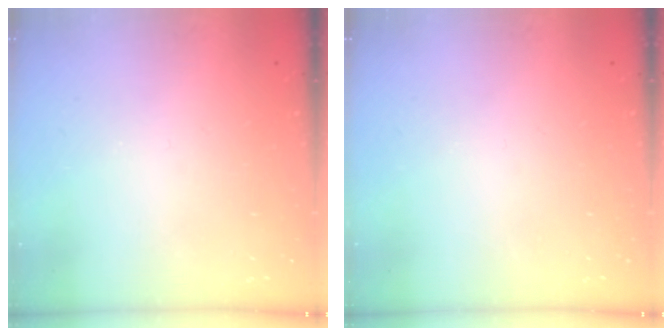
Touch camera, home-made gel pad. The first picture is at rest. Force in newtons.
{"total": 0.0}